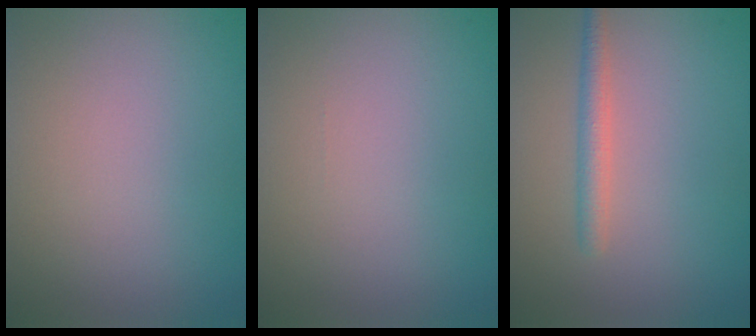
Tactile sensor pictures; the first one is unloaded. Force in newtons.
{"total": 0.0}
{"total": 1.8, "press": 1.8, "slide": 0.1}